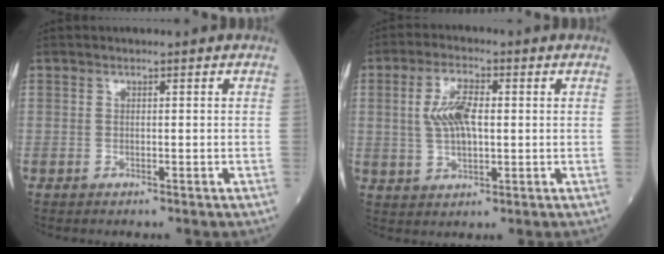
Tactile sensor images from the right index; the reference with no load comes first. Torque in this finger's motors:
{"motor_torque": [0.09, -0.09, 0.14, 0.10]}